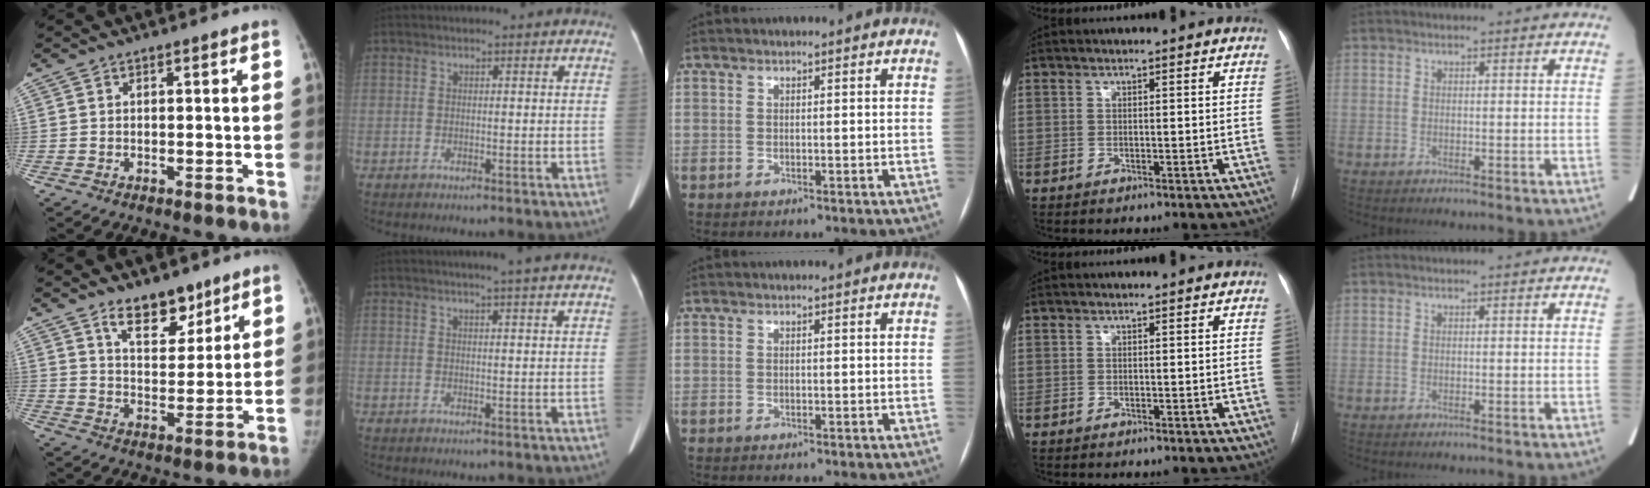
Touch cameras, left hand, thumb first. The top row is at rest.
{"thumb": {"total": 9.7, "force": [6.9, 4.8, 4.9], "torque": [-0.042, -0.049, 0.117]}, "index": {"total": 6.0, "force": [5.0, -0.5, 3.2], "torque": [-0.043, 0.015, 0.056]}}